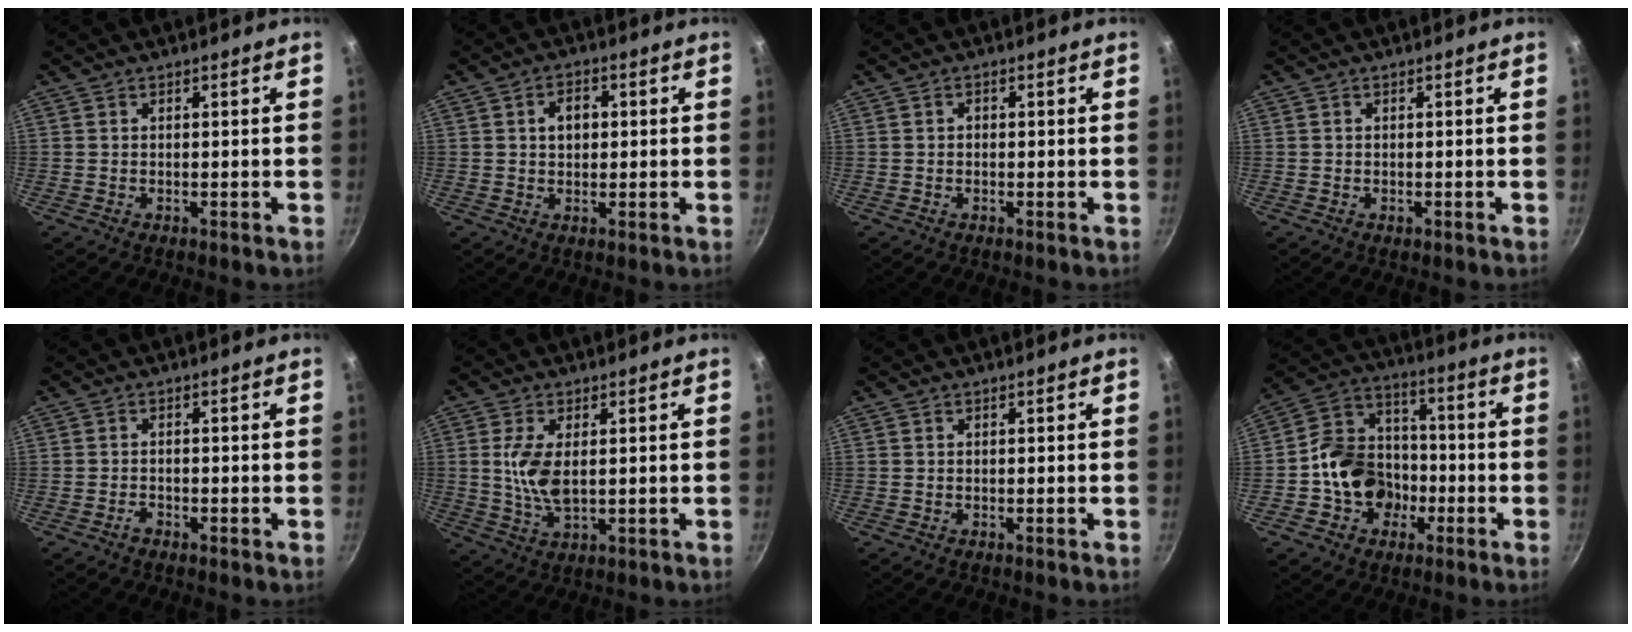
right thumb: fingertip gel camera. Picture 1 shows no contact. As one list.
[{"total": 4.4, "force": [0.8, 3.1, 3.0], "torque": [-0.027, 0.009, 0.011]}, {"total": 0.8, "force": [0.0, 0.6, 0.4], "torque": [-0.006, 0.005, -0.001]}, {"total": 0.6, "force": [-0.2, 0.5, 0.3], "torque": [-0.002, 0.001, -0.003]}, {"total": 1.3, "force": [-1.0, 0.5, 0.6], "torque": [-0.012, 0.010, -0.021]}, {"total": 7.4, "force": [1.0, 3.6, 6.4], "torque": [-0.128, -0.006, 0.022]}, {"total": 0.0}, {"total": 14.1, "force": [-3.4, 12.0, 6.7], "torque": [-0.088, 0.049, -0.068]}]